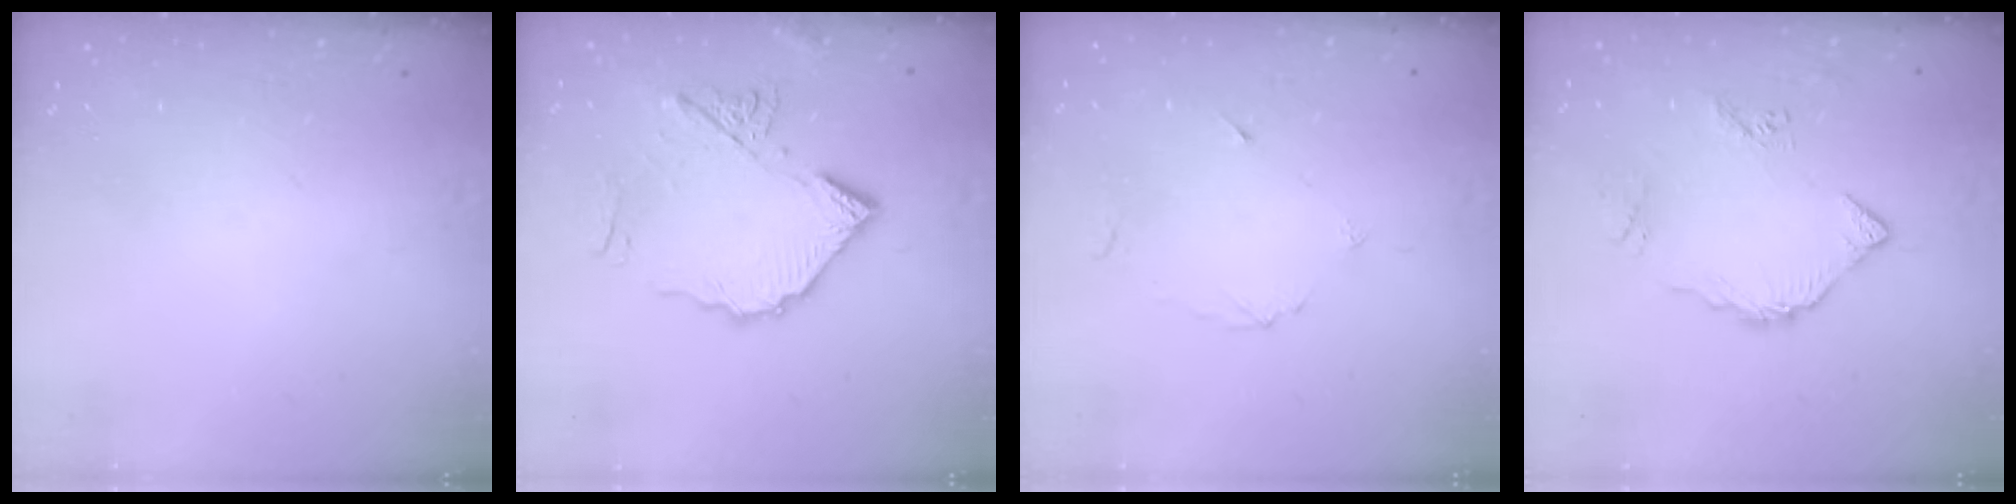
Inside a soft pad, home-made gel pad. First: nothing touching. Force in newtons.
{"total": 15.3, "press": 15.2, "slide": 1.8}
{"total": 3.3, "press": 3.3, "slide": 0.4}
{"total": 7.9, "press": 7.8, "slide": 0.5}